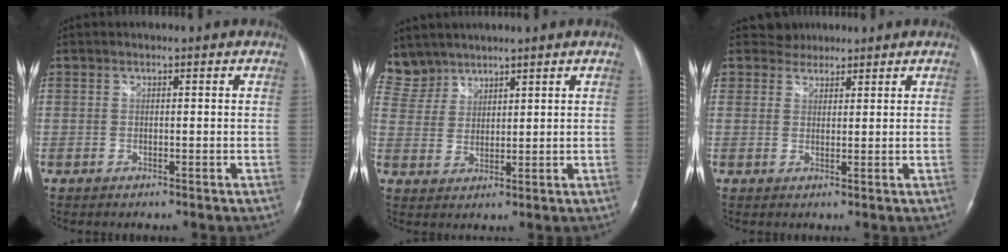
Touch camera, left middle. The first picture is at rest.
{"total": 6.6, "force": [5.9, 3.1, -0.2], "torque": [0.003, 0.009, 0.128]}
{"total": 2.6, "force": [2.1, 1.2, -0.6], "torque": [0.014, 0.003, 0.031]}